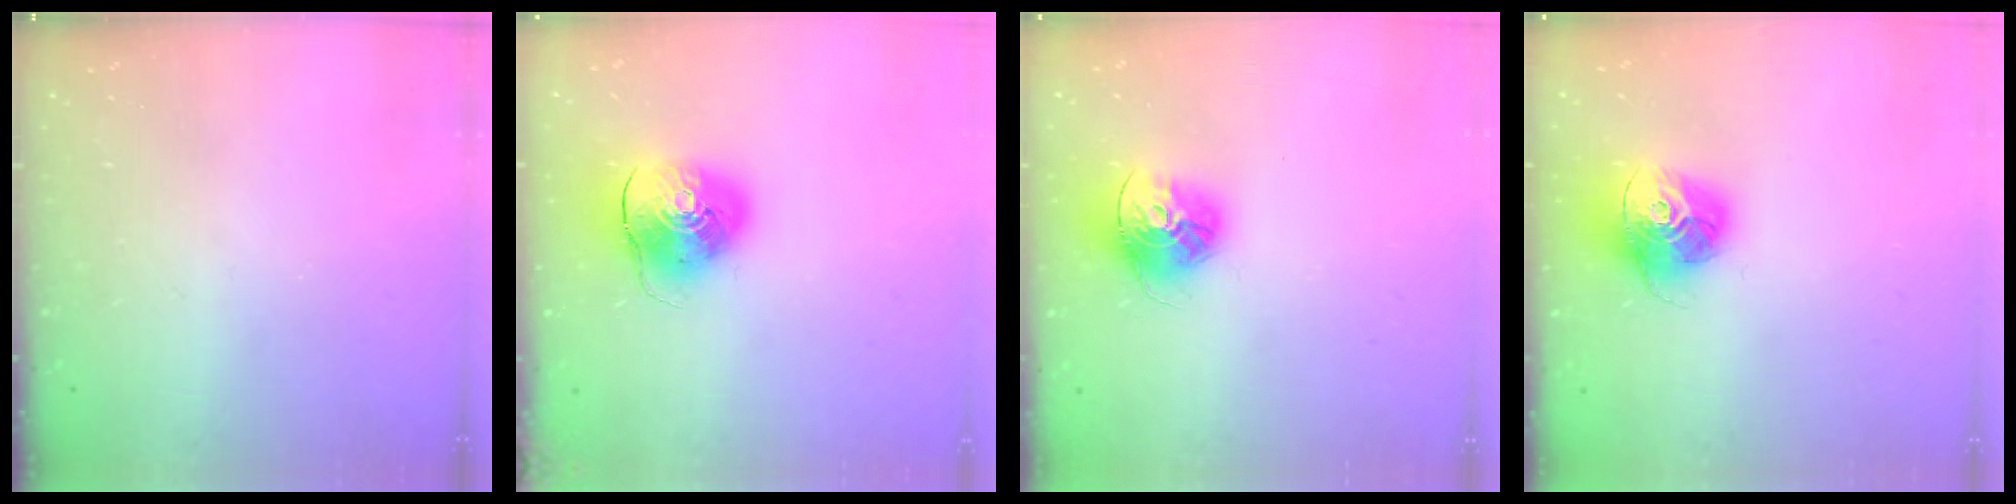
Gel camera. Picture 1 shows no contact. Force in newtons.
{"total": 10.8, "press": 10.6, "slide": 1.9}
{"total": 15.1, "press": 15.0, "slide": 1.5}
{"total": 16.1, "press": 16.0, "slide": 1.5}